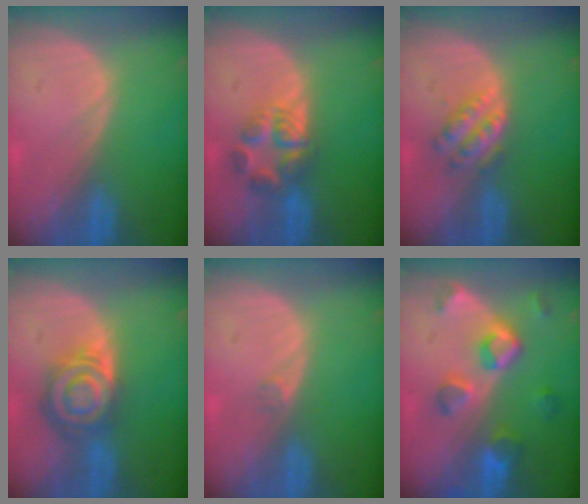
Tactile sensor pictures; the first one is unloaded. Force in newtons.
{"total": 5.6, "press": 5.5, "slide": 1.0}
{"total": 4.6, "press": 4.5, "slide": 1.0}
{"total": 8.0, "press": 7.1, "slide": 3.8}
{"total": 0.8, "press": 0.7, "slide": 0.4}
{"total": 7.8, "press": 7.1, "slide": 3.1}